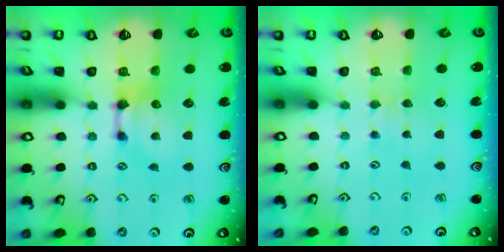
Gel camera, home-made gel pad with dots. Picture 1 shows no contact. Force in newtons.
{"total": 3.0, "press": 3.0, "slide": 0.4}